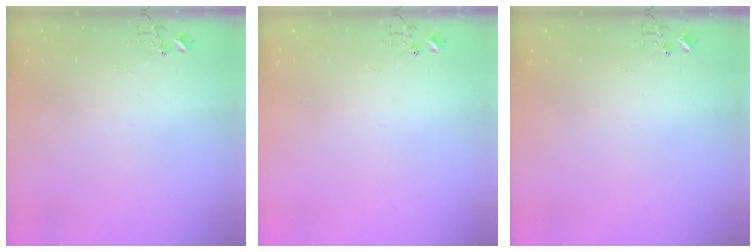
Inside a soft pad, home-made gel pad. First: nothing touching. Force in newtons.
{"total": 0.0}
{"total": 0.0}